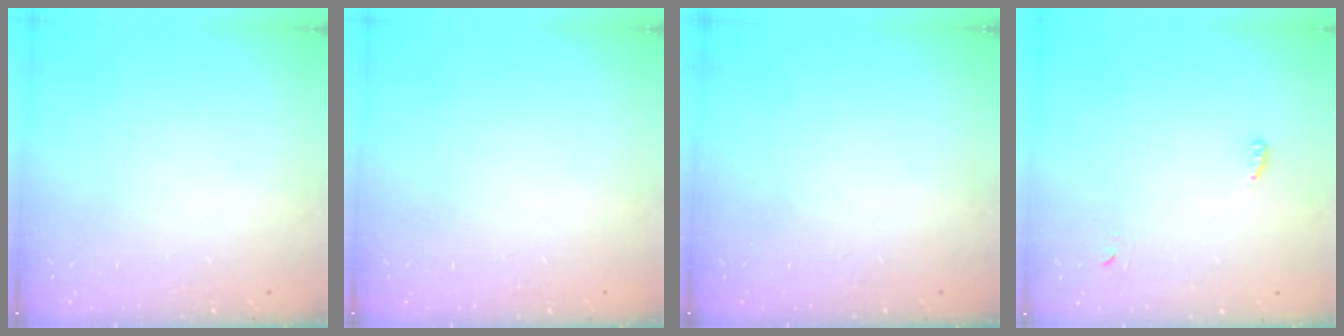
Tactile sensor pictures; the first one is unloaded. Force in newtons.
{"total": 0.0}
{"total": 0.0}
{"total": 3.7, "press": 3.3, "slide": 1.6}